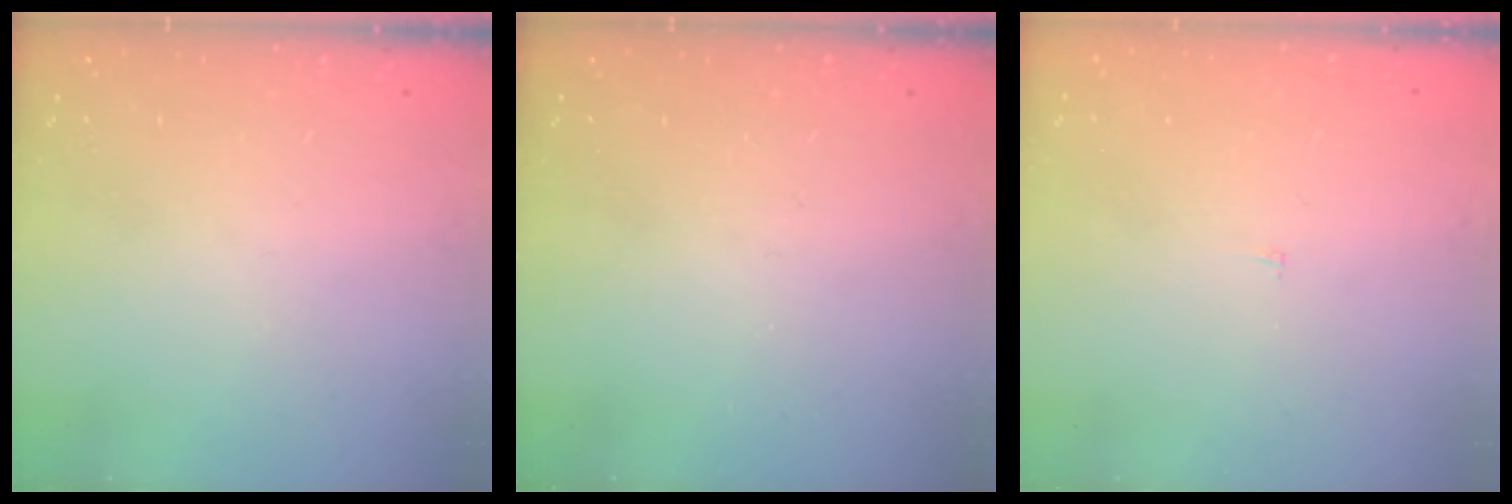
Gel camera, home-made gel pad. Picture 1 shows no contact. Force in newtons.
{"total": 0.0}
{"total": 2.2, "press": 2.2, "slide": 0.2}